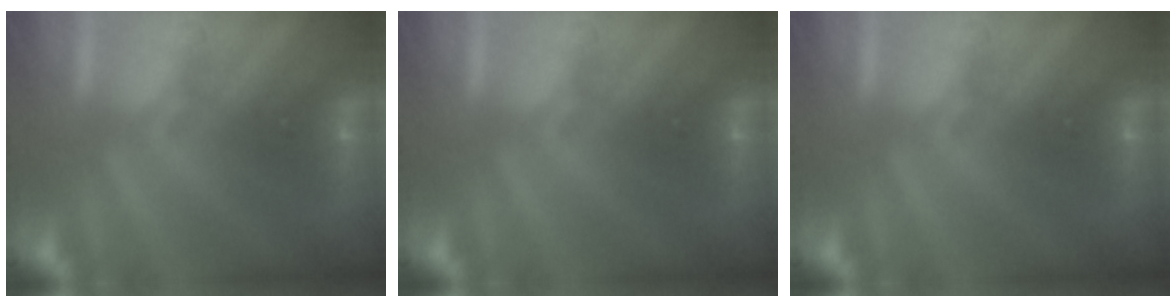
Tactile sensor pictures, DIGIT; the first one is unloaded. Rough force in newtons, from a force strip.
{"total": 0.0}
{"total": 0.0}